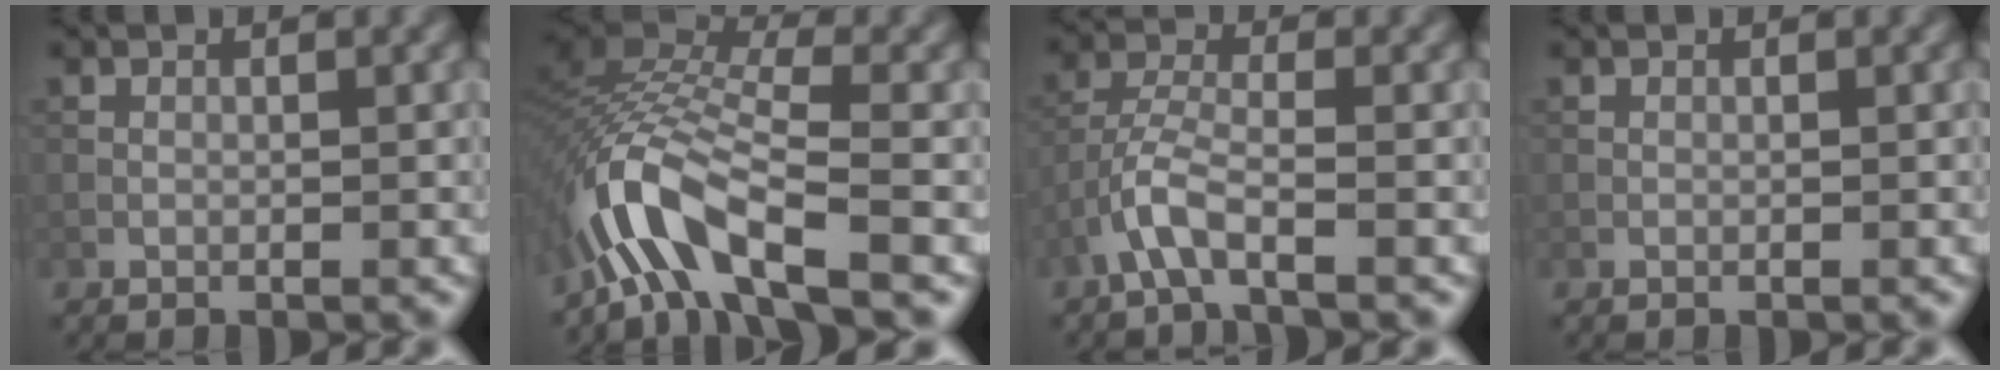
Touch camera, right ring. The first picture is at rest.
{"total": 8.8, "force": [-4.8, 2.8, 6.8], "torque": [-0.131, 0.012, -0.108]}
{"total": 3.4, "force": [-2.1, 0.8, 2.5], "torque": [-0.057, 0.008, -0.051]}
{"total": 0.0}